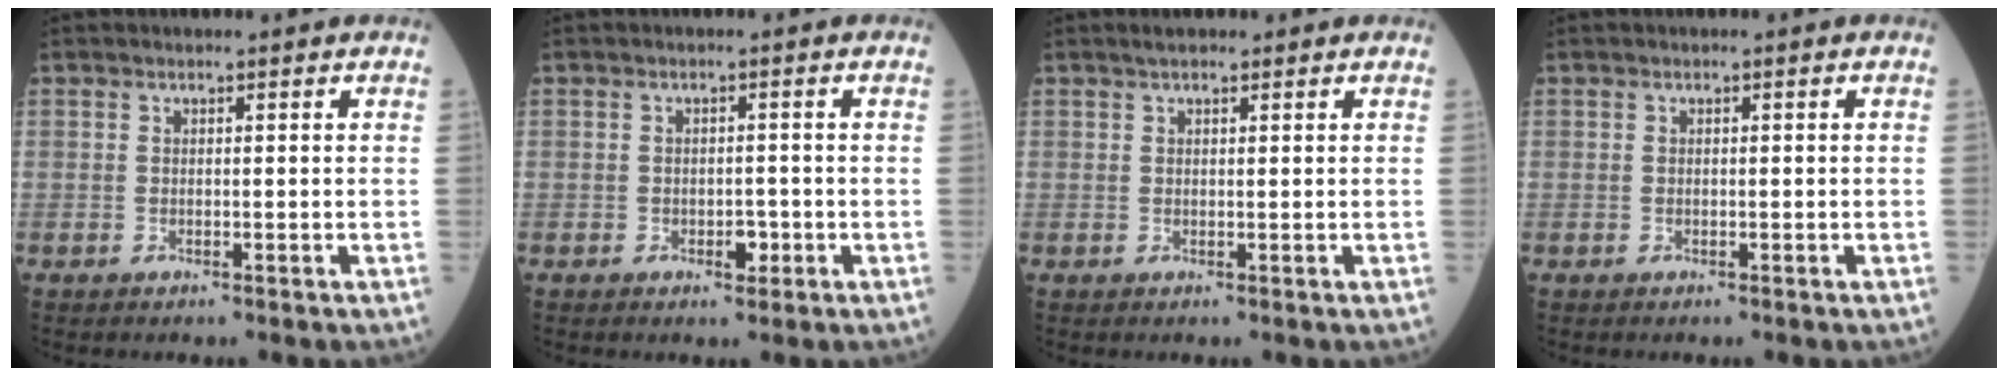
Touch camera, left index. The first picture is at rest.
{"total": 1.8, "force": [-0.7, 1.1, 1.2], "torque": [-0.015, 0.002, -0.009]}
{"total": 2.1, "force": [1.7, 0.7, 1.1], "torque": [-0.021, 0.018, 0.025]}
{"total": 0.0}